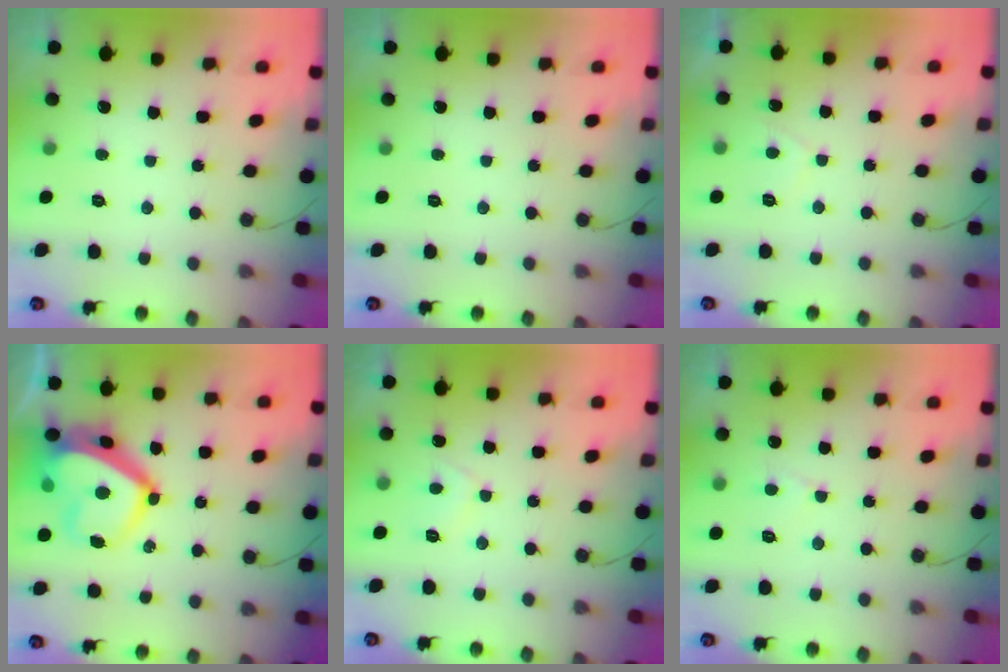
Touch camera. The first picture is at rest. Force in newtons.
{"total": 0.0}
{"total": 1.8, "press": 1.7, "slide": 0.6}
{"total": 16.8, "press": 16.8, "slide": 1.0}
{"total": 2.6, "press": 2.5, "slide": 0.8}
{"total": 3.2, "press": 3.2, "slide": 0.3}